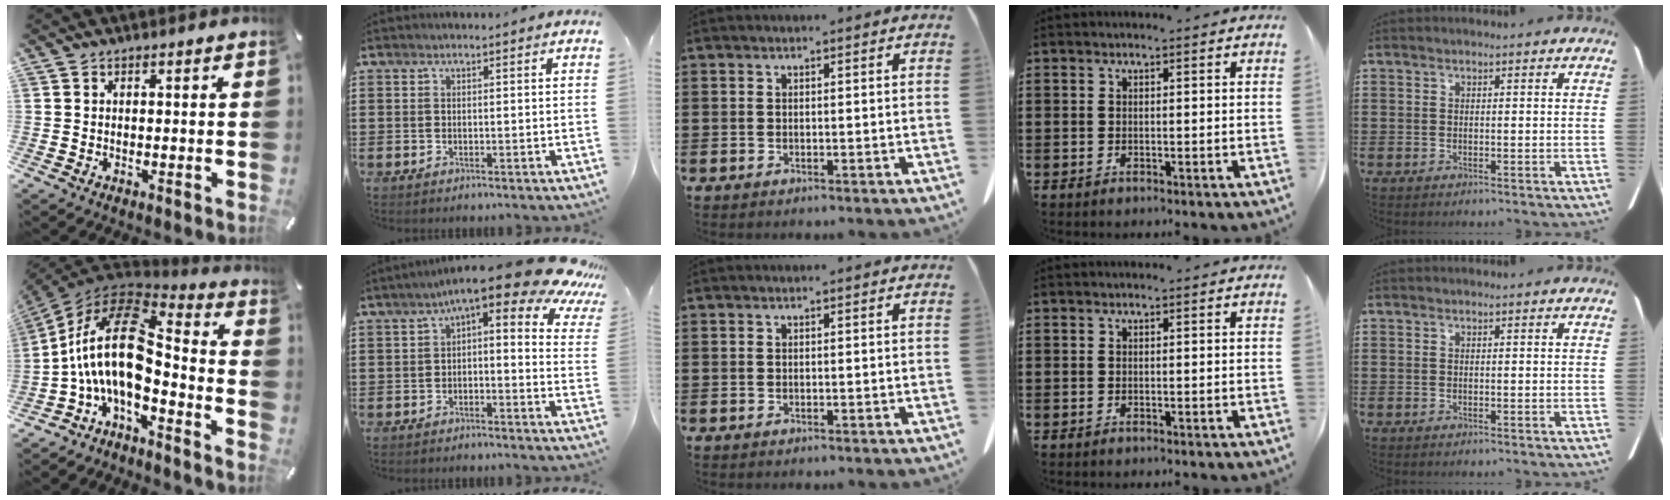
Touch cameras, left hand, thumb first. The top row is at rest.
{"thumb": {"total": 19.3, "force": [-1.1, 10.3, 16.3], "torque": [-0.368, -0.006, -0.024]}, "index": {"total": 9.1, "force": [6.3, 1.2, 6.5], "torque": [-0.114, -0.039, 0.100]}}